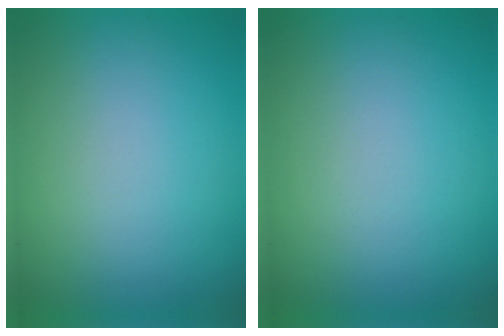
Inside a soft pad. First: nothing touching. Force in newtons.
{"total": 0.0}